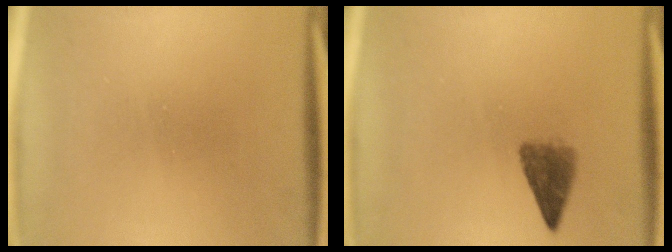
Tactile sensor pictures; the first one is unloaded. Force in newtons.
{"total": 2.7}